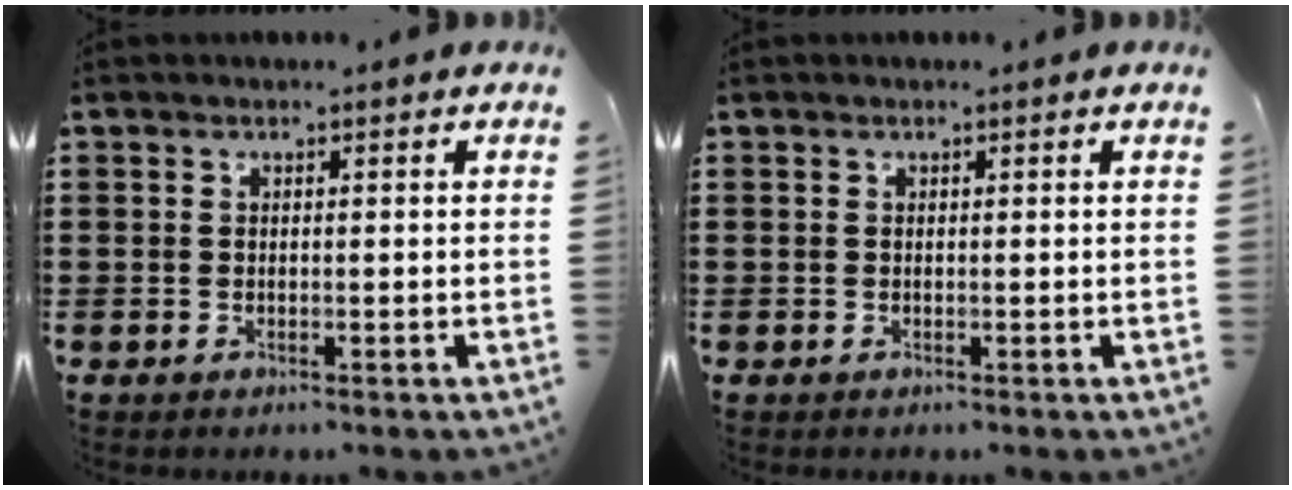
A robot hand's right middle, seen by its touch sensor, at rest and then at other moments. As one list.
[{"total": 0.0}]